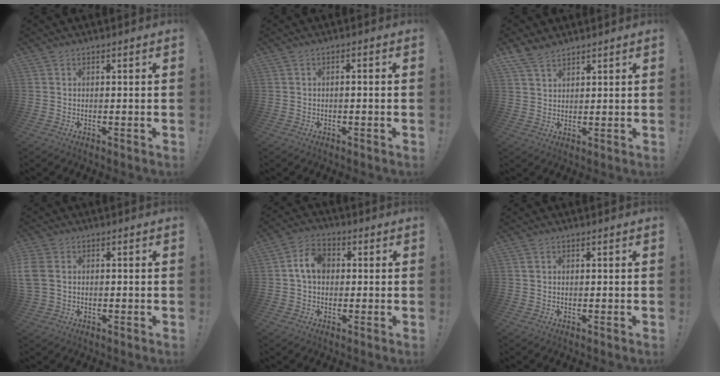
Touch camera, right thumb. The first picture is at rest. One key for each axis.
{"total": 1.3, "fx": -0.9, "fy": -0.2, "fz": 1.0, "tx": -0.019, "ty": 0.002, "tz": -0.016}
{"total": 5.8, "fx": 4.8, "fy": 2.6, "fz": 2.0, "tx": -0.041, "ty": -0.023, "tz": 0.094}
{"total": 5.6, "fx": 0.0, "fy": 4.3, "fz": 3.6, "tx": -0.085, "ty": 0.009, "tz": 0.003}
{"total": 8.1, "fx": 1.0, "fy": 5.8, "fz": 5.5, "tx": -0.095, "ty": 0.020, "tz": 0.022}
{"total": 0.5, "fx": 0.0, "fy": 0.3, "fz": 0.5, "tx": -0.012, "ty": 0.004, "tz": 0.000}